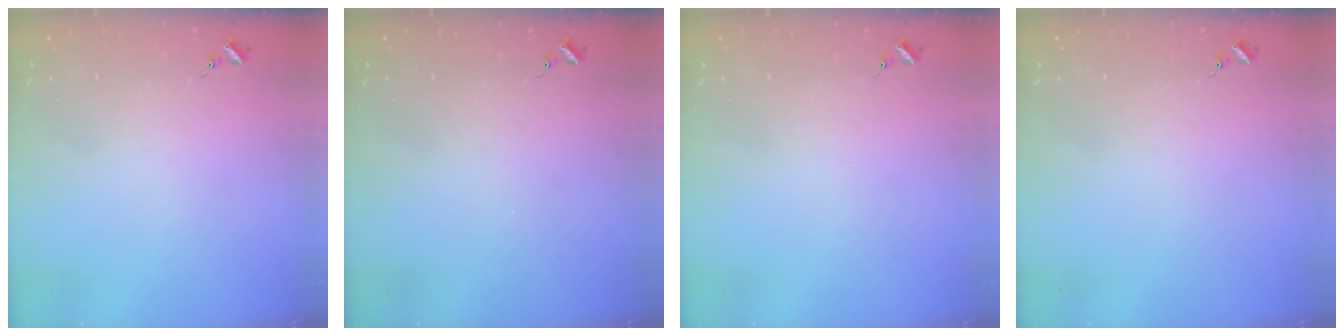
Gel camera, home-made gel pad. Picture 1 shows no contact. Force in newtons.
{"total": 0.0}
{"total": 0.0}
{"total": 0.0}